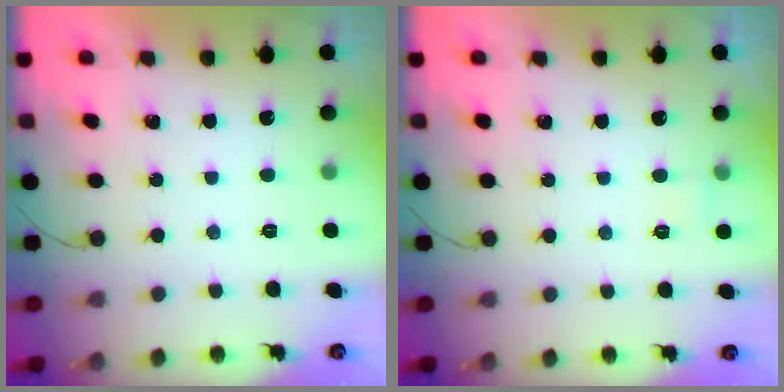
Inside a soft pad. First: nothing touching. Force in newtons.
{"total": 2.1, "press": 2.0, "slide": 0.7}